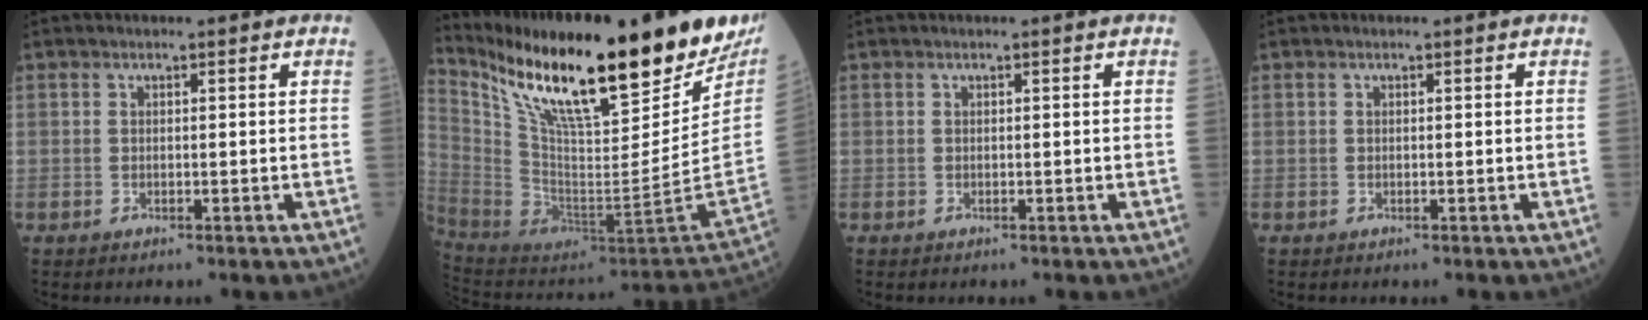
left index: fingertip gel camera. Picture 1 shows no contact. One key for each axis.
{"total": 32.1, "fx": 22.4, "fy": 6.2, "fz": 22.1, "tx": -0.374, "ty": -0.037, "tz": 0.354}
{"total": 0.0}
{"total": 0.0}